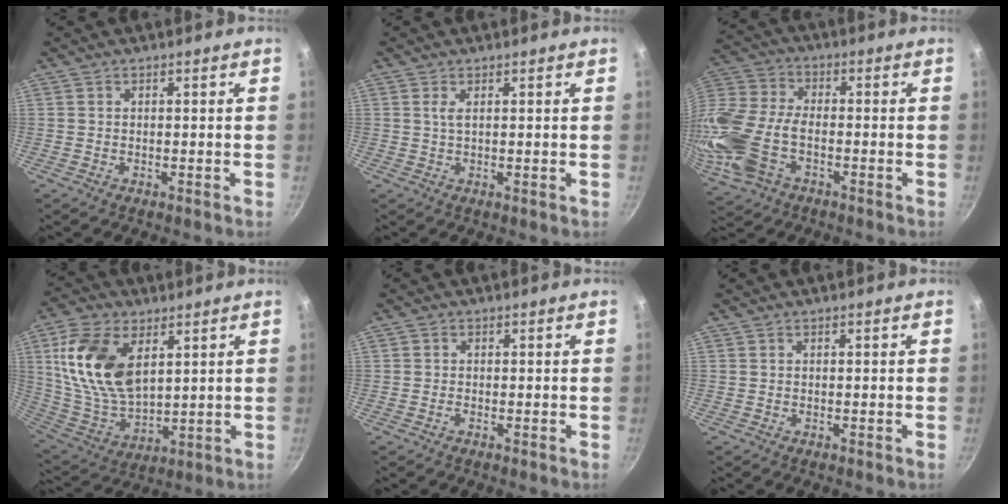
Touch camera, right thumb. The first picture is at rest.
{"total": 1.5, "force": [0.5, 0.2, 1.3], "torque": [-0.027, -0.006, 0.009]}
{"total": 17.2, "force": [-5.0, 10.2, 12.9], "torque": [-0.292, 0.019, -0.110]}
{"total": 18.4, "force": [6.0, 10.7, 13.7], "torque": [-0.250, -0.024, 0.127]}
{"total": 0.8, "force": [-0.4, 0.6, 0.4], "torque": [-0.006, 0.001, -0.012]}
{"total": 0.0}